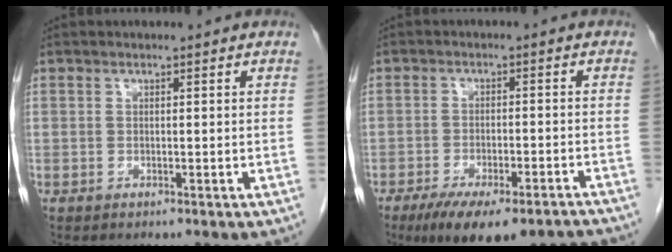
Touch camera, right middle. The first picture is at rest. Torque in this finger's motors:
{"motor_torque": [1.31, -0.83, 0.22, 0.13]}